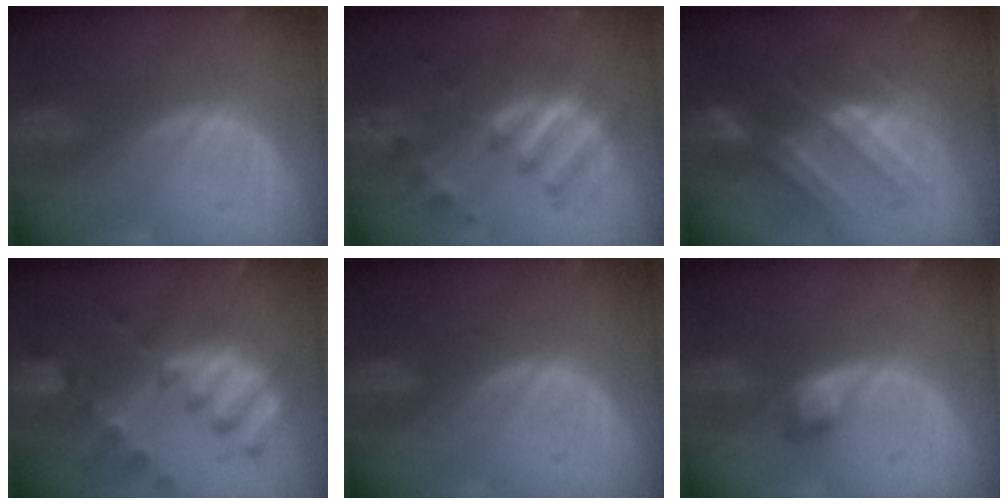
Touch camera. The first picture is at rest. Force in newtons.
{"total": 8.5, "press": 8.2, "slide": 2.0}
{"total": 8.1, "press": 8.0, "slide": 0.6}
{"total": 10.1, "press": 8.8, "slide": 4.8}
{"total": 0.6, "press": 0.6, "slide": 0.2}
{"total": 2.7, "press": 2.7, "slide": 0.3}